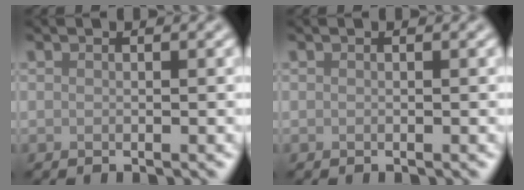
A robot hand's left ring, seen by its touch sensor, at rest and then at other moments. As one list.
[{"total": 0.0}]